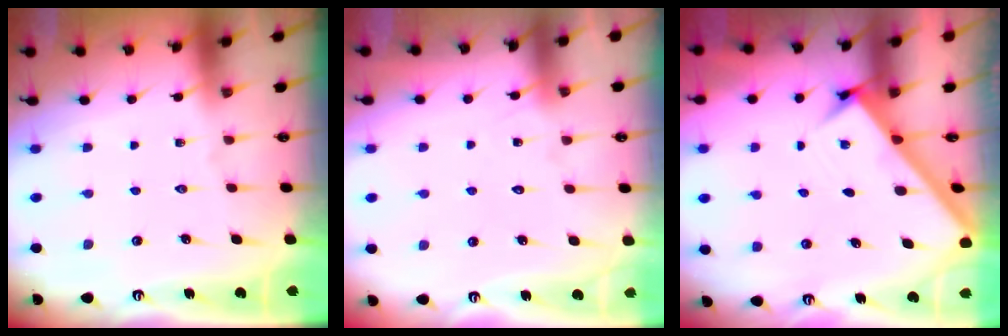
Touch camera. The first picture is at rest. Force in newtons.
{"total": 6.5, "press": 6.5, "slide": 0.5}
{"total": 2.9, "press": 2.9, "slide": 0.4}